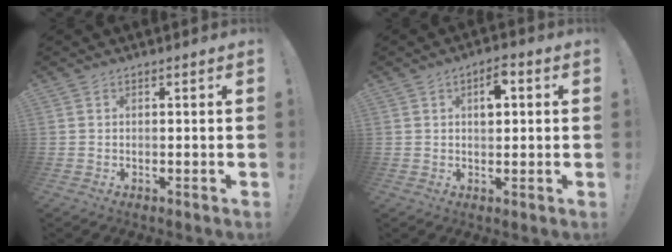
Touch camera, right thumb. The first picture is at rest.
{"total": 4.7, "force": [1.1, 2.8, 3.7], "torque": [-0.037, -0.004, 0.010]}